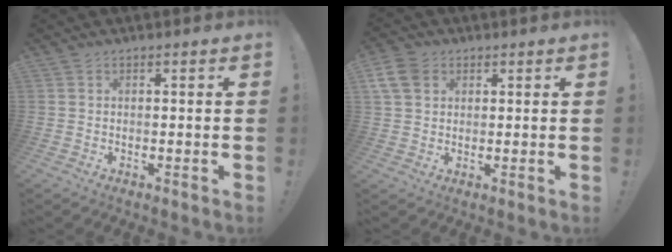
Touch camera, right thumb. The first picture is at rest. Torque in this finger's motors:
{"motor_torque": [0.00, 0.01, 0.01, 0.00, 0.00]}